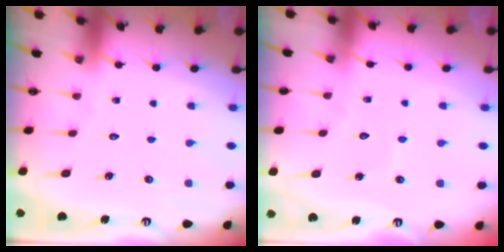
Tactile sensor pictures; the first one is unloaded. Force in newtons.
{"total": 2.7, "press": 2.6, "slide": 0.3}